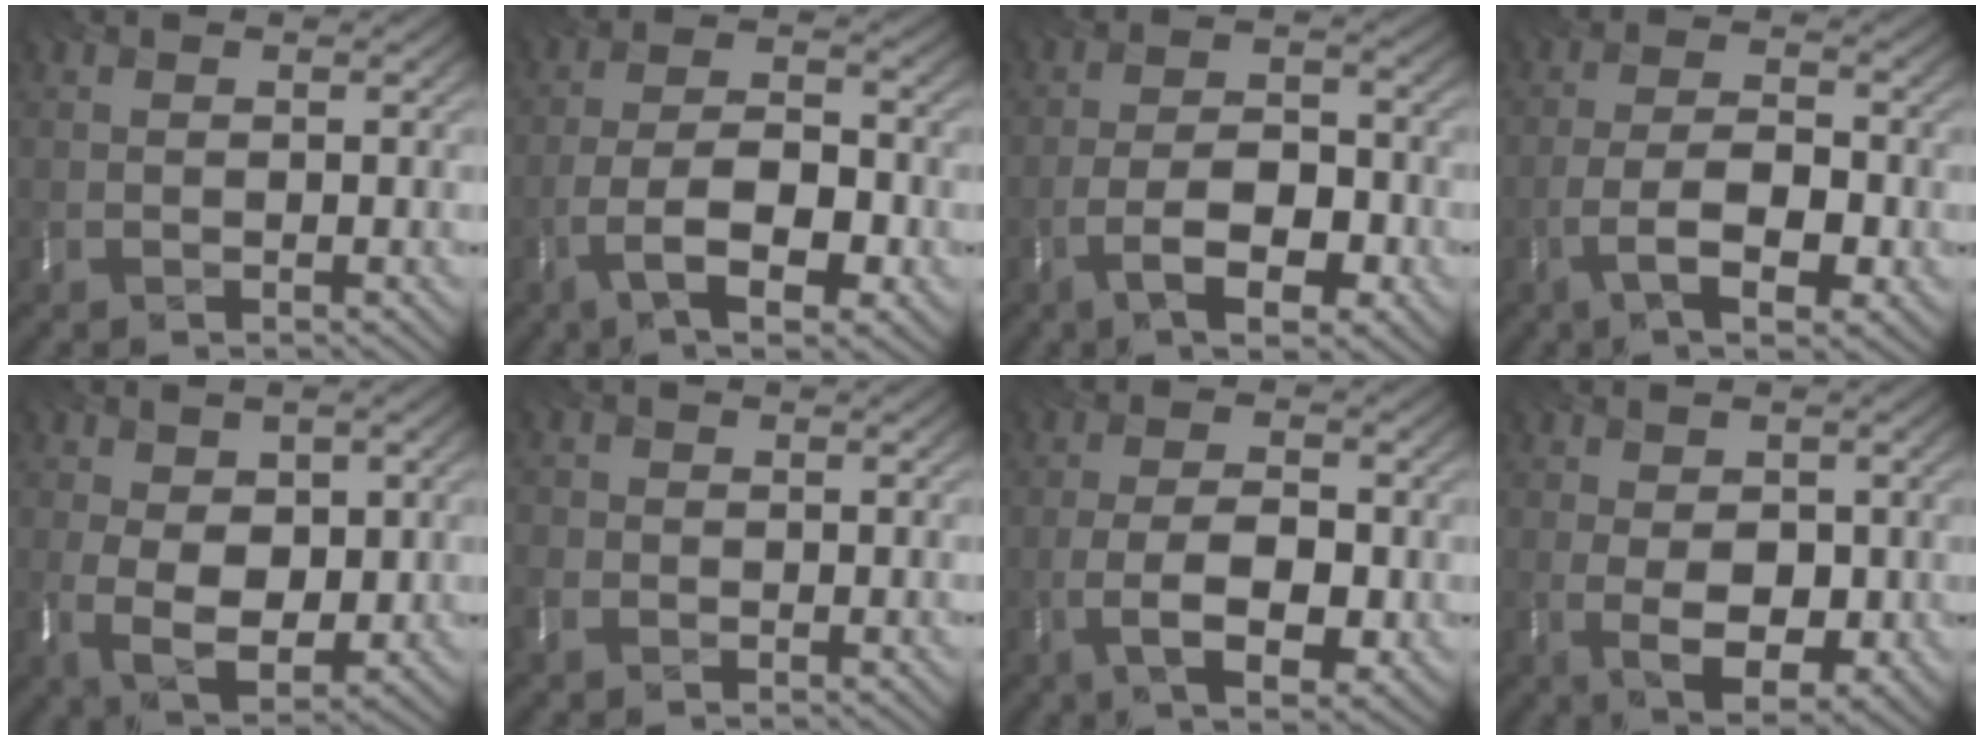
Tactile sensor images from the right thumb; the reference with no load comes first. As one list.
[{"total": 8.2, "force": [-4.5, 3.0, 6.2], "torque": [-0.109, -0.008, -0.091]}, {"total": 7.4, "force": [-4.3, 2.9, 5.3], "torque": [-0.087, -0.009, -0.087]}, {"total": 6.4, "force": [-3.6, 2.2, 4.9], "torque": [-0.084, -0.009, -0.072]}, {"total": 7.4, "force": [-0.1, 4.8, 5.6], "torque": [-0.120, -0.020, -0.008]}, {"total": 2.2, "force": [-1.4, 1.6, 0.5], "torque": [-0.022, -0.009, -0.039]}, {"total": 6.0, "force": [-2.7, 2.4, 4.9], "torque": [-0.079, -0.014, -0.054]}, {"total": 5.1, "force": [-0.6, 3.0, 4.2], "torque": [-0.076, -0.017, -0.015]}]